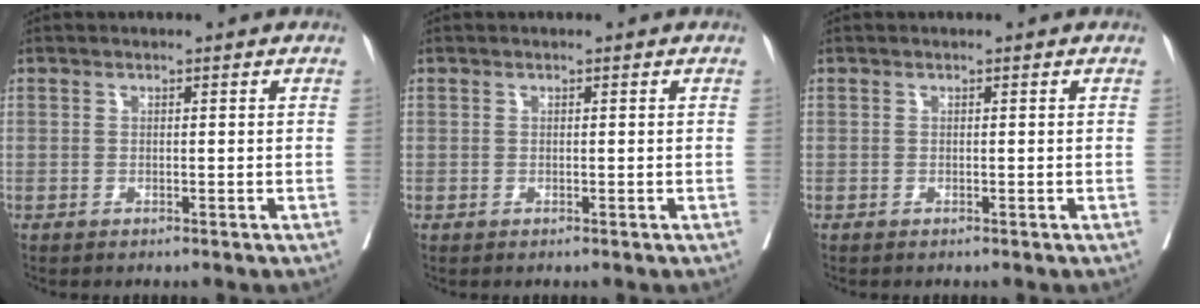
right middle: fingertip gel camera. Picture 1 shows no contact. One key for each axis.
{"total": 0.0}
{"total": 0.0}